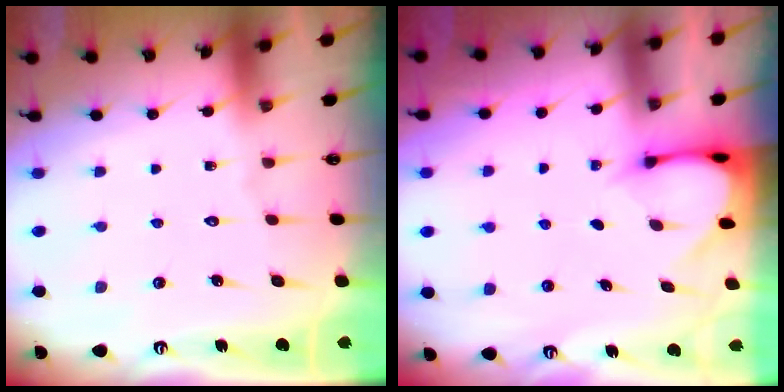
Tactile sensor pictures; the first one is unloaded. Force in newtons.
{"total": 3.0, "press": 3.0, "slide": 0.2}